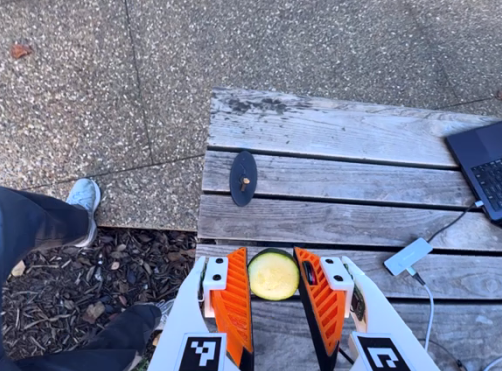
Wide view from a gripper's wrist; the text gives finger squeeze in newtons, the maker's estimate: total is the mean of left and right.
{"total": 7.5, "left": 6.9, "right": 8.0}